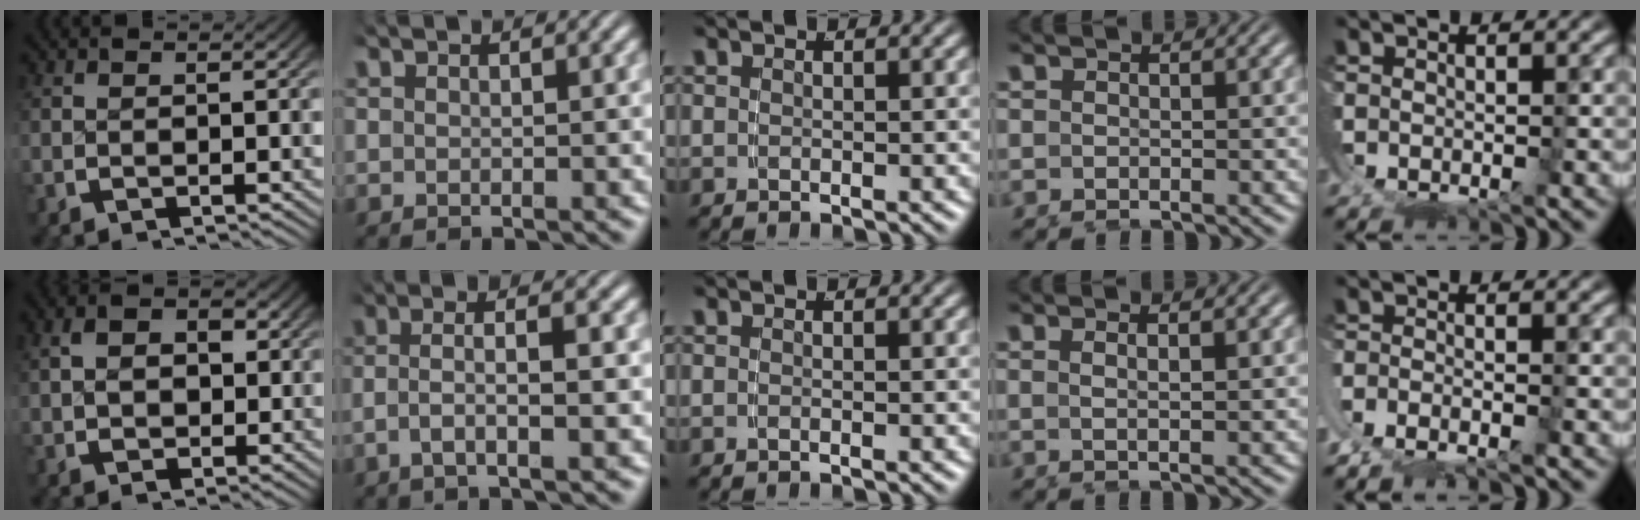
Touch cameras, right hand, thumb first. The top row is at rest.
{"thumb": {"total": 4.1, "force": [1.0, 2.7, 2.9], "torque": [-0.045, -0.005, 0.022]}, "index": {"total": 3.7, "force": [-0.8, 0.9, 3.5], "torque": [-0.069, -0.004, -0.014]}, "ring": {"total": 1.0, "force": [0.3, -0.3, 0.9], "torque": [-0.014, -0.004, 0.009]}, "little": {"total": 2.1, "force": [-1.7, 0.0, 1.3], "torque": [-0.022, -0.005, -0.029]}}